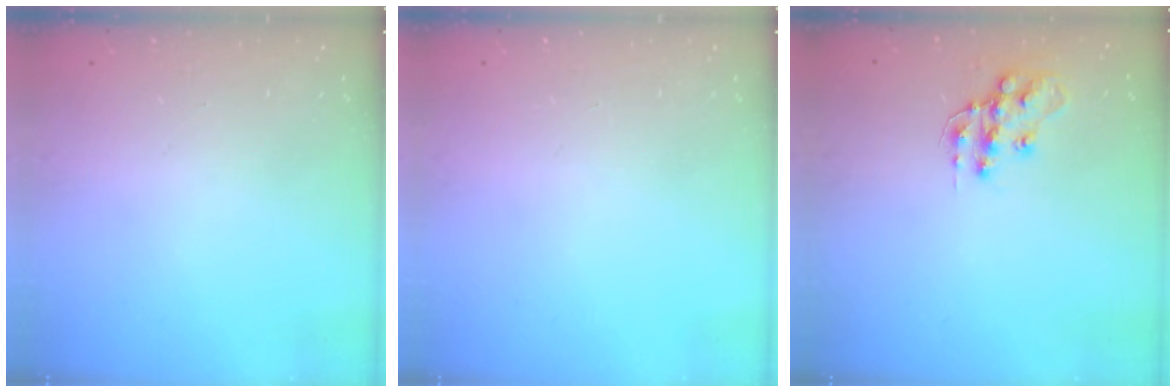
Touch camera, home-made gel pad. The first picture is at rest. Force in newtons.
{"total": 0.0}
{"total": 12.7, "press": 12.6, "slide": 0.9}